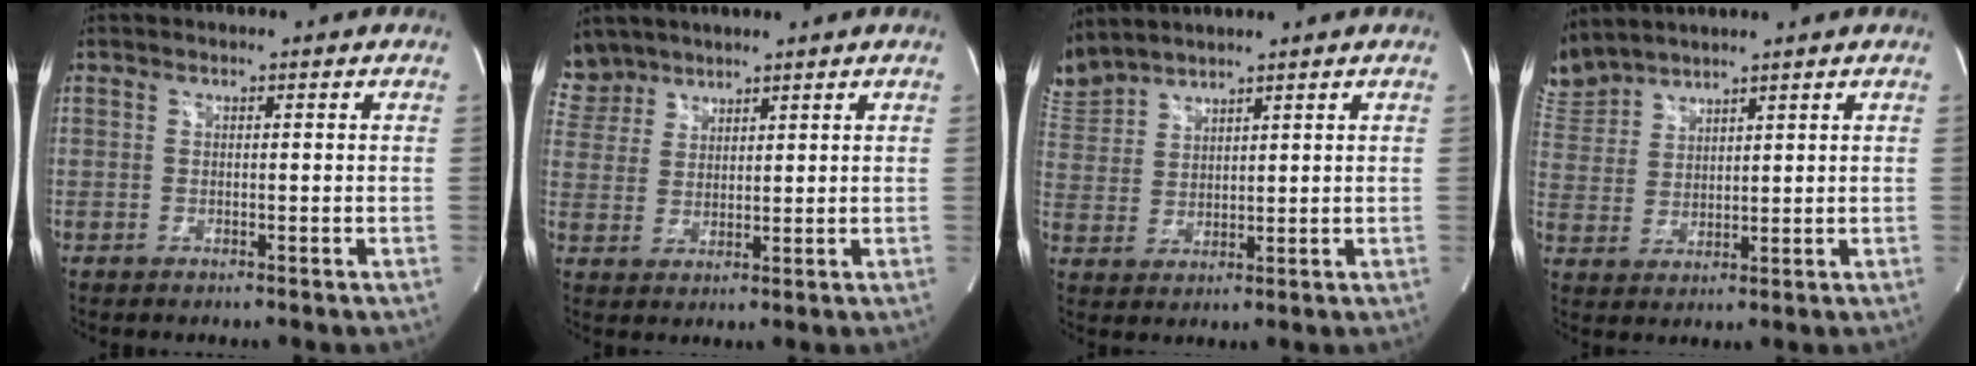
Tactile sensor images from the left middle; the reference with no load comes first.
{"total": 6.1, "force": [5.3, 3.0, -0.6], "torque": [0.012, 0.008, 0.113]}
{"total": 6.6, "force": [6.5, 1.1, 0.8], "torque": [-0.039, 0.019, 0.142]}
{"total": 7.0, "force": [6.8, 1.3, 0.6], "torque": [-0.035, 0.019, 0.151]}